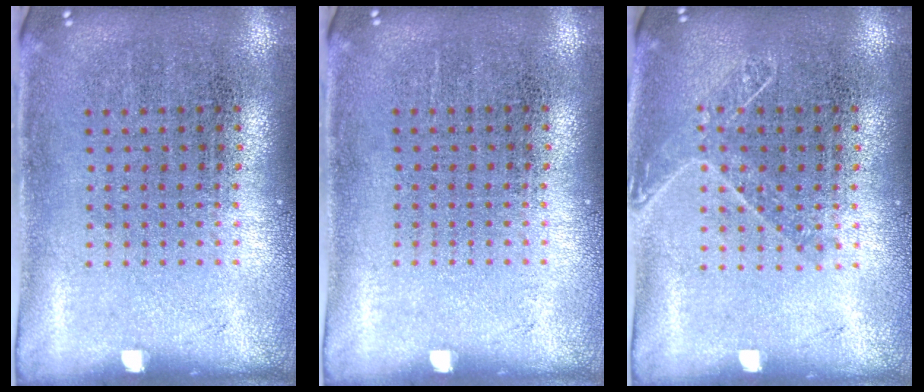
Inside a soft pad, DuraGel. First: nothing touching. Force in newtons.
{"total": 0.0}
{"total": 1.2, "press": 1.0, "slide": 0.6}